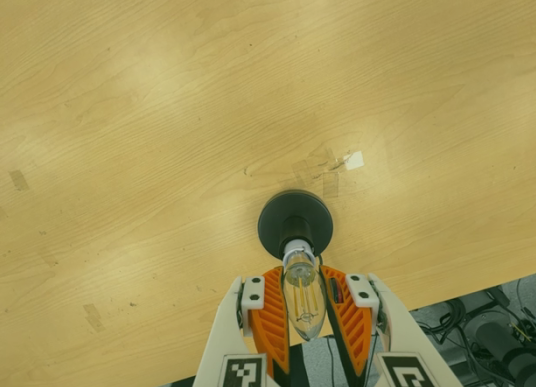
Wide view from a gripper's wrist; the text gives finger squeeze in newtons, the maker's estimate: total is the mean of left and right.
{"total": 13.4, "left": 12.8, "right": 14.1}